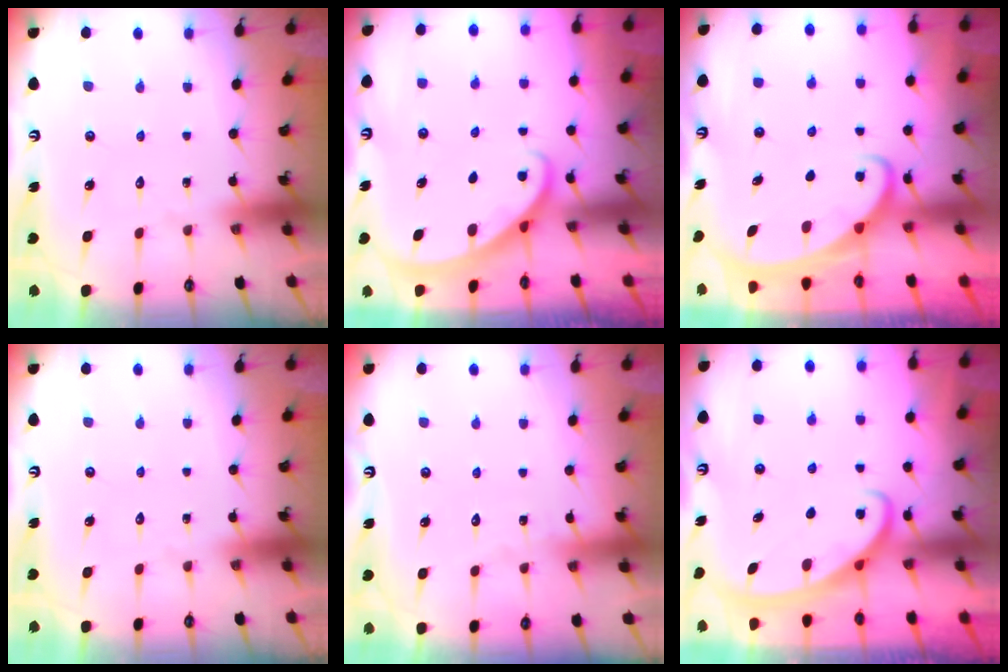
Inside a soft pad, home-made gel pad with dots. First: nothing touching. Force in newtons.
{"total": 1.9, "press": 1.9, "slide": 0.1}
{"total": 2.1, "press": 2.1, "slide": 0.3}
{"total": 0.0}
{"total": 3.1, "press": 3.1, "slide": 0.4}
{"total": 2.5, "press": 2.5, "slide": 0.4}